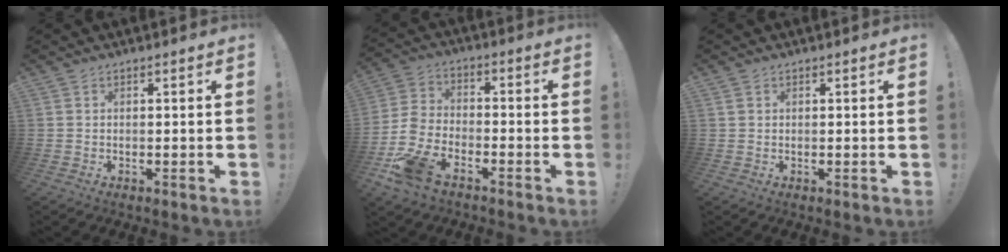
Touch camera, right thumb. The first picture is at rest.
{"total": 13.1, "force": [-8.7, 6.9, 6.9], "torque": [-0.154, 0.046, -0.157]}
{"total": 0.9, "force": [0.5, 0.6, 0.3], "torque": [-0.014, 0.006, 0.010]}